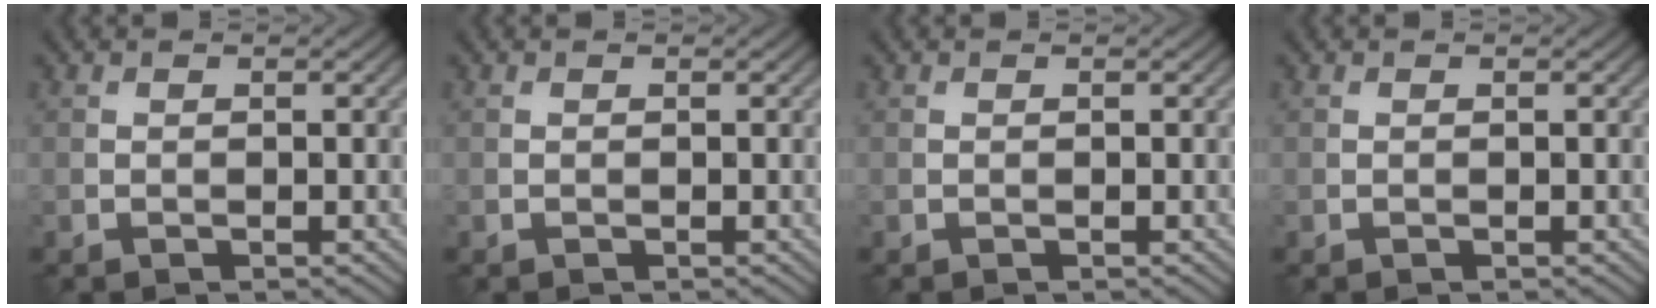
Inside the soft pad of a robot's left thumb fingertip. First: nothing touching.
{"total": 0.0}
{"total": 0.0}
{"total": 0.0}